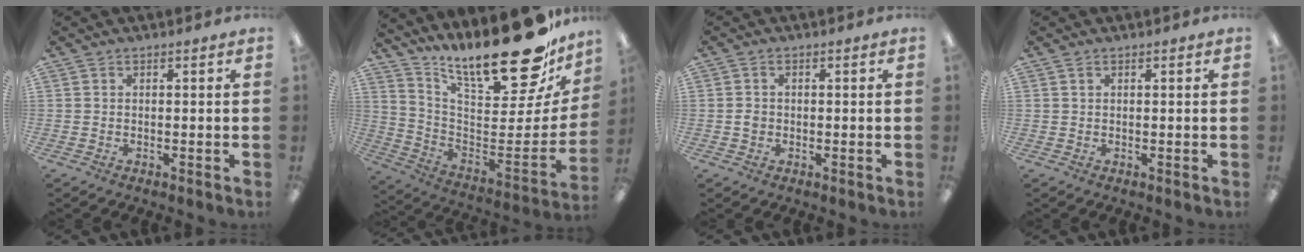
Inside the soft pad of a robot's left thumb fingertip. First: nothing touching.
{"total": 23.8, "force": [18.6, 7.0, 13.1], "torque": [-0.173, -0.146, 0.309]}
{"total": 1.5, "force": [-0.2, 1.2, 0.9], "torque": [-0.017, 0.004, -0.005]}
{"total": 0.7, "force": [0.4, 0.4, 0.5], "torque": [-0.011, 0.004, 0.006]}